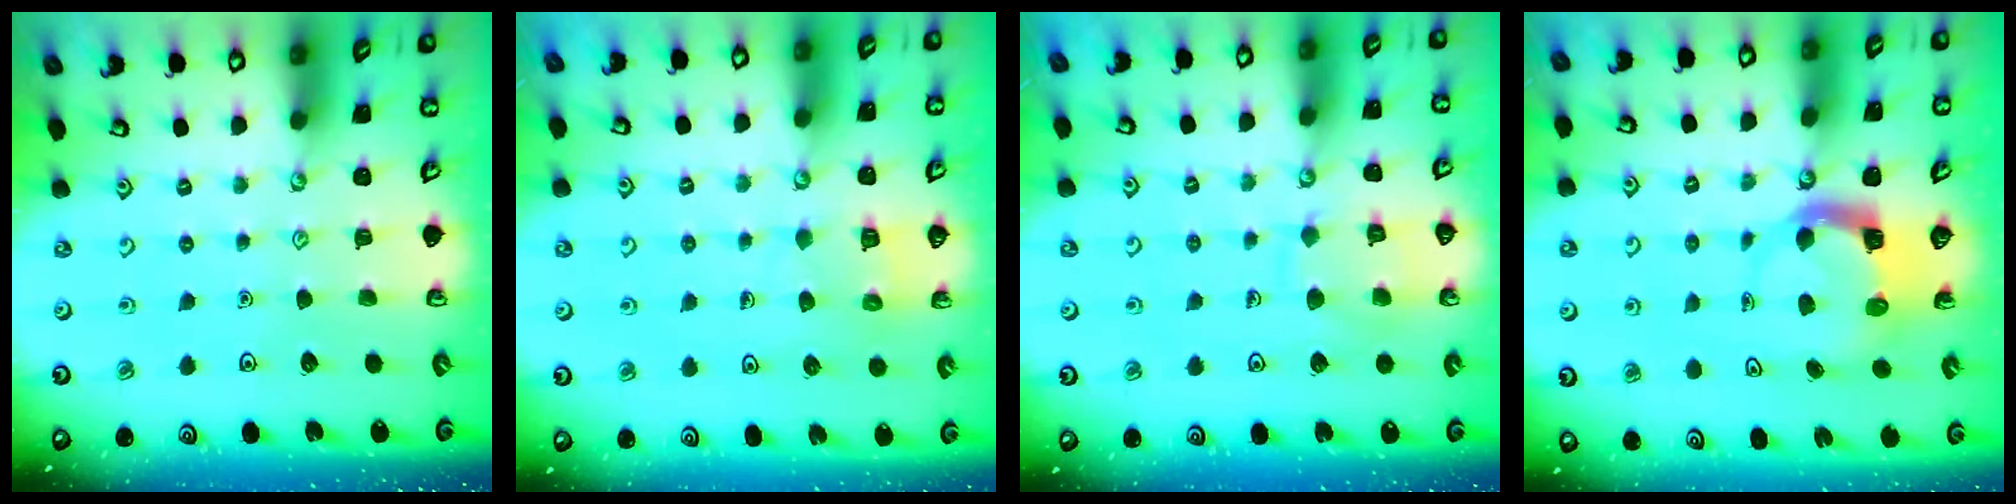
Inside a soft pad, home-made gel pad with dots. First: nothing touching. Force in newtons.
{"total": 5.9, "press": 5.9, "slide": 0.6}
{"total": 9.4, "press": 9.4, "slide": 0.9}
{"total": 3.8, "press": 3.8, "slide": 0.5}